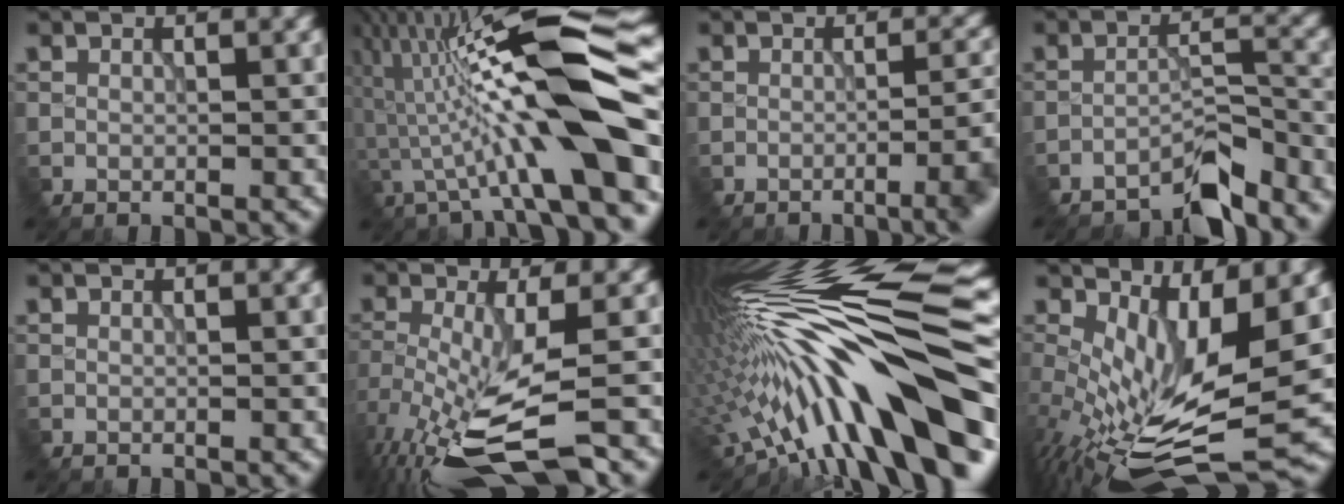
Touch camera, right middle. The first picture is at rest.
{"total": 13.6, "force": [-2.3, 2.2, 13.2], "torque": [-0.233, 0.034, -0.033]}
{"total": 5.6, "force": [-2.5, 1.8, 4.6], "torque": [-0.047, 0.004, -0.029]}
{"total": 6.2, "force": [-5.8, 1.2, 1.9], "torque": [-0.027, 0.008, -0.094]}
{"total": 0.0}
{"total": 8.6, "force": [-4.6, 2.1, 6.9], "torque": [-0.160, -0.018, -0.084]}
{"total": 17.1, "force": [-3.2, 4.2, 16.3], "torque": [-0.239, 0.039, -0.070]}
{"total": 9.6, "force": [0.0, 3.3, 9.0], "torque": [-0.193, -0.031, 0.015]}